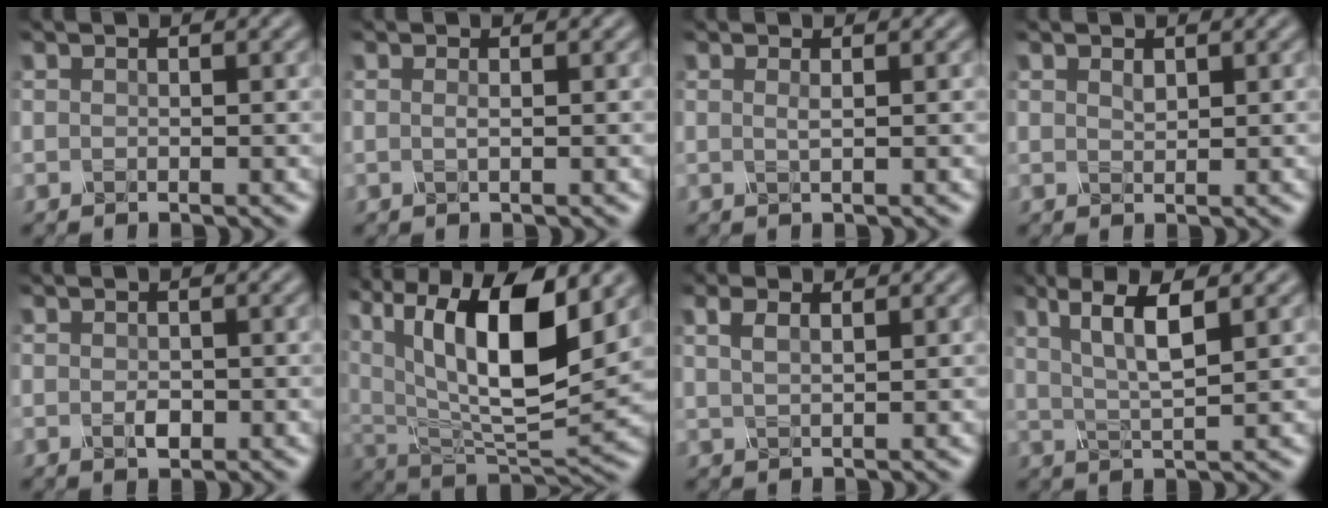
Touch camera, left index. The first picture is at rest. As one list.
[{"total": 0.6, "force": [-0.1, 0.2, 0.6], "torque": [-0.008, 0.000, -0.006]}, {"total": 0.7, "force": [0.1, 0.2, 0.7], "torque": [-0.007, 0.000, -0.003]}, {"total": 0.6, "force": [0.3, 0.4, 0.4], "torque": [-0.011, 0.000, 0.009]}, {"total": 1.3, "force": [-0.4, 0.8, 0.9], "torque": [-0.021, -0.001, -0.005]}, {"total": 13.8, "force": [5.5, 5.3, 11.5], "torque": [-0.212, 0.000, 0.103]}, {"total": 2.0, "force": [0.9, 0.8, 1.5], "torque": [-0.030, 0.005, 0.015]}, {"total": 5.0, "force": [1.9, 1.2, 4.5], "torque": [-0.088, -0.003, 0.036]}]